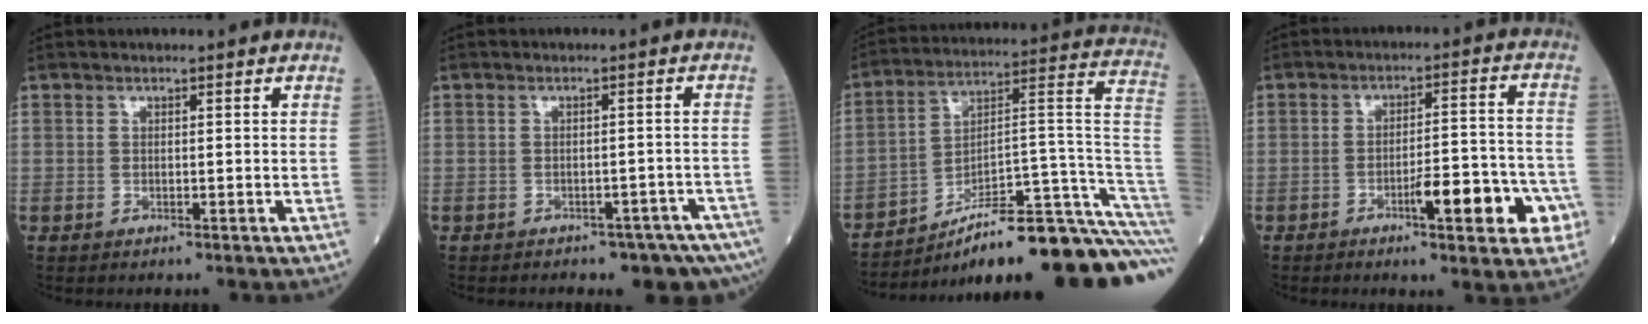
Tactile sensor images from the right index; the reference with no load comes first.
{"total": 7.9, "force": [-6.4, 2.7, 3.7], "torque": [-0.033, 0.009, -0.070]}
{"total": 24.7, "force": [-19.3, 0.7, 15.4], "torque": [-0.116, 0.040, -0.285]}
{"total": 10.6, "force": [-4.5, 2.2, 9.3], "torque": [-0.122, 0.016, -0.056]}